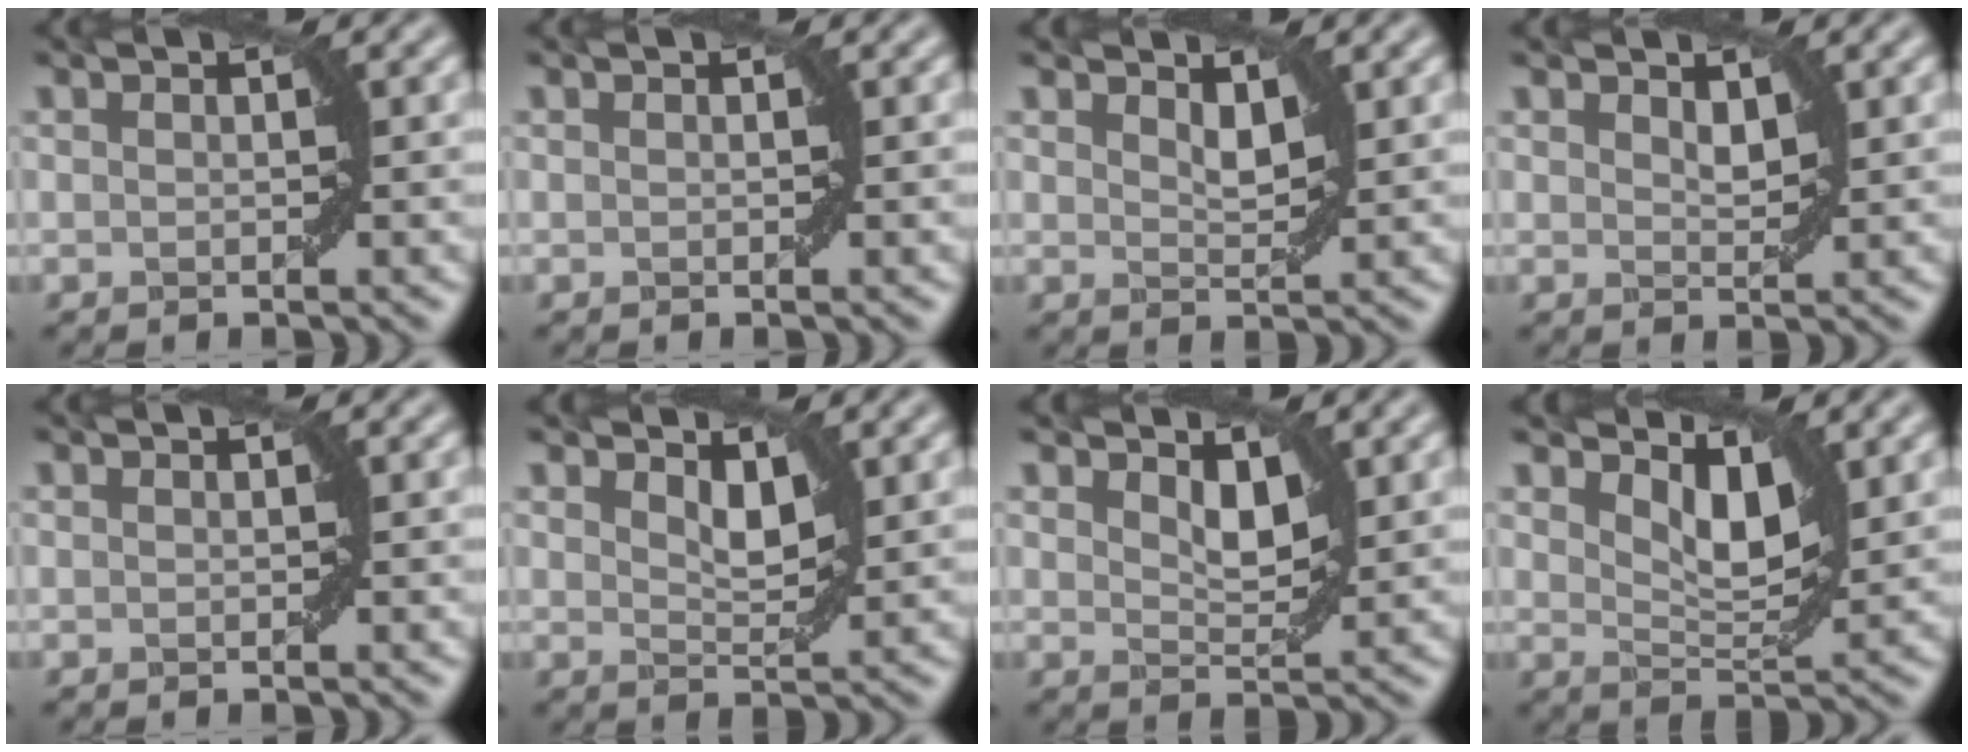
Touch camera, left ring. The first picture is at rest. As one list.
[{"total": 0.0}, {"total": 1.7, "force": [1.2, 0.6, 1.1], "torque": [-0.020, -0.006, 0.022]}, {"total": 1.4, "force": [0.9, 0.7, 0.9], "torque": [-0.015, -0.003, 0.019]}, {"total": 0.0}, {"total": 2.2, "force": [1.3, 1.0, 1.5], "torque": [-0.028, -0.007, 0.024]}, {"total": 2.3, "force": [1.3, 1.2, 1.6], "torque": [-0.031, -0.008, 0.023]}, {"total": 3.8, "force": [2.0, 1.7, 2.7], "torque": [-0.053, -0.007, 0.031]}]